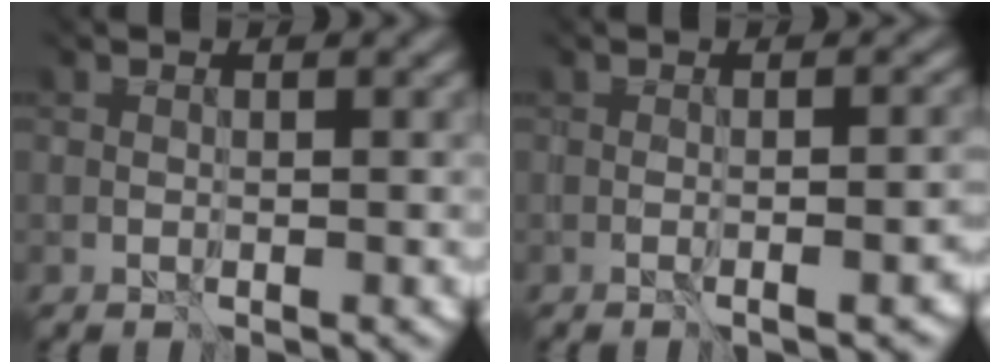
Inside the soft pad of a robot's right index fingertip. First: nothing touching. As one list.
[{"total": 3.0, "force": [-1.8, 0.5, 2.4], "torque": [-0.002, 0.012, -0.011]}]